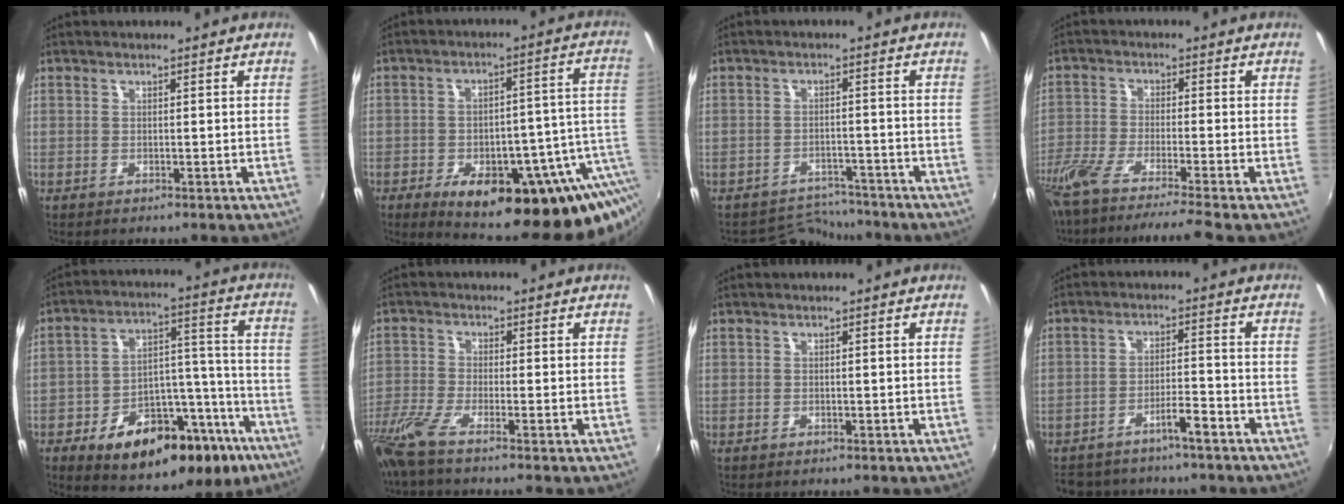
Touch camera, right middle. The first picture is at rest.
{"total": 24.8, "force": [-11.5, 10.0, 19.5], "torque": [-0.259, -0.013, -0.135]}
{"total": 5.6, "force": [-5.4, 1.3, -0.9], "torque": [0.004, 0.009, -0.085]}
{"total": 13.1, "force": [-11.1, -0.9, 6.9], "torque": [-0.143, -0.045, -0.194]}
{"total": 24.3, "force": [-14.9, 12.3, 14.7], "torque": [-0.231, 0.036, -0.198]}
{"total": 6.1, "force": [-4.8, -0.5, 3.8], "torque": [-0.096, -0.026, -0.099]}
{"total": 0.0}
{"total": 7.7, "force": [-6.6, 2.0, 3.5], "torque": [-0.064, 0.016, -0.096]}